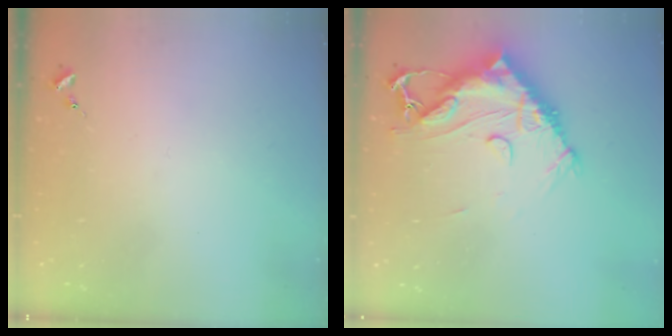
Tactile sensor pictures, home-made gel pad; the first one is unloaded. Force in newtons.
{"total": 14.9, "press": 14.8, "slide": 1.4}